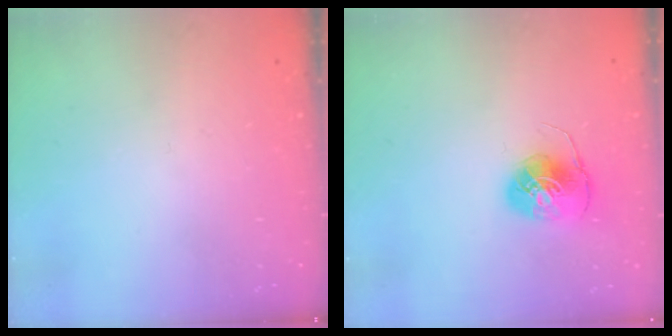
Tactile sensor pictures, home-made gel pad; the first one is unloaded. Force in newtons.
{"total": 7.9, "press": 7.9, "slide": 0.3}